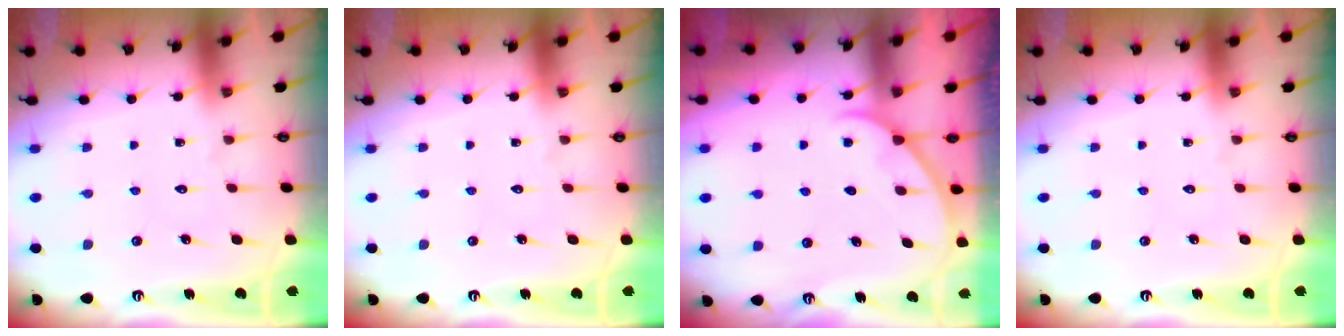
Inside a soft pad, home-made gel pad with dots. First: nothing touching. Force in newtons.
{"total": 0.0}
{"total": 2.4, "press": 2.4, "slide": 0.3}
{"total": 0.0}